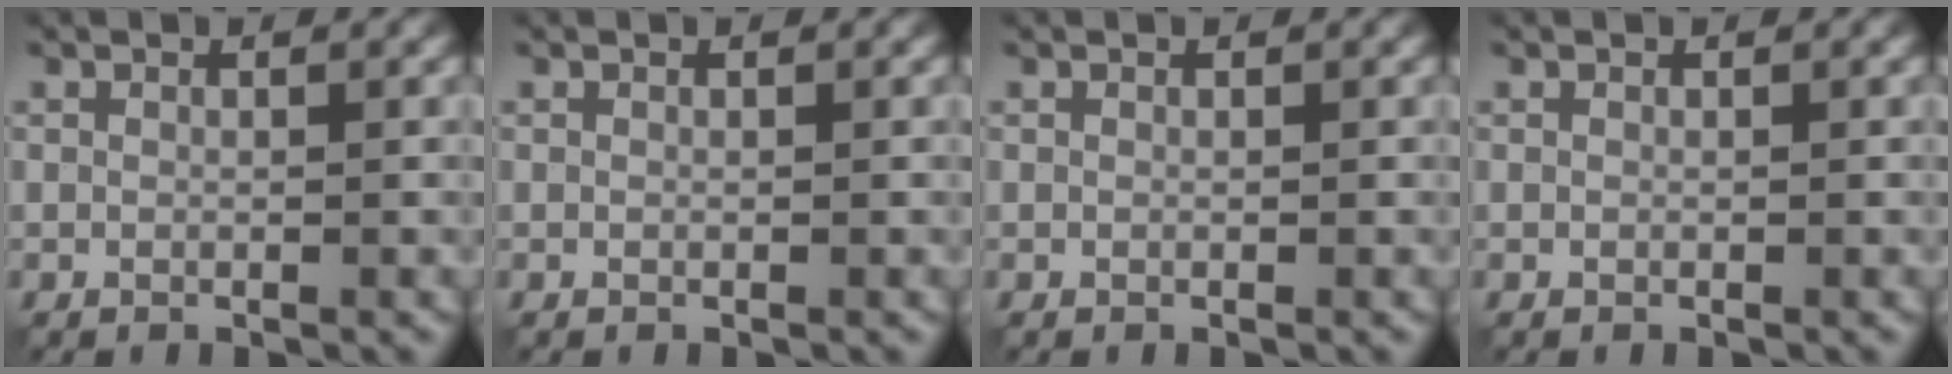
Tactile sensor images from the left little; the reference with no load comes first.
{"total": 0.0}
{"total": 0.0}
{"total": 0.0}